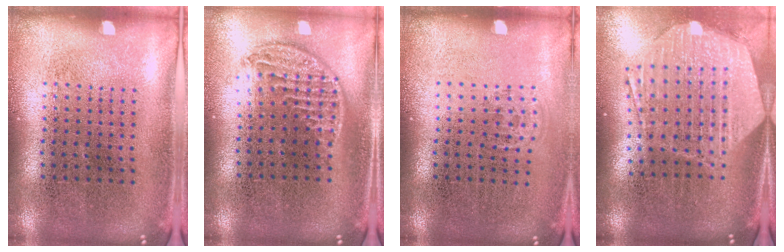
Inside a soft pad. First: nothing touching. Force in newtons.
{"total": 1.2, "press": 1.1, "slide": 0.5}
{"total": 0.5, "press": 0.5, "slide": 0.3}
{"total": 2.9, "press": 2.3, "slide": 1.8}